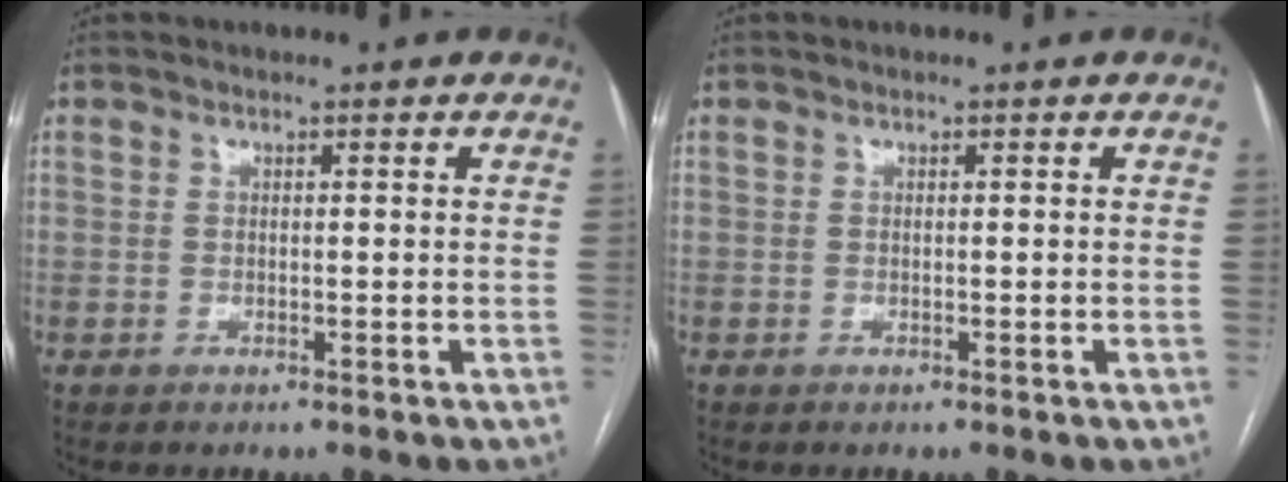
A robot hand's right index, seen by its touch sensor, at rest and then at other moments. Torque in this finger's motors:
{"motor_torque": [0.00, 0.00, 0.00, 0.00]}